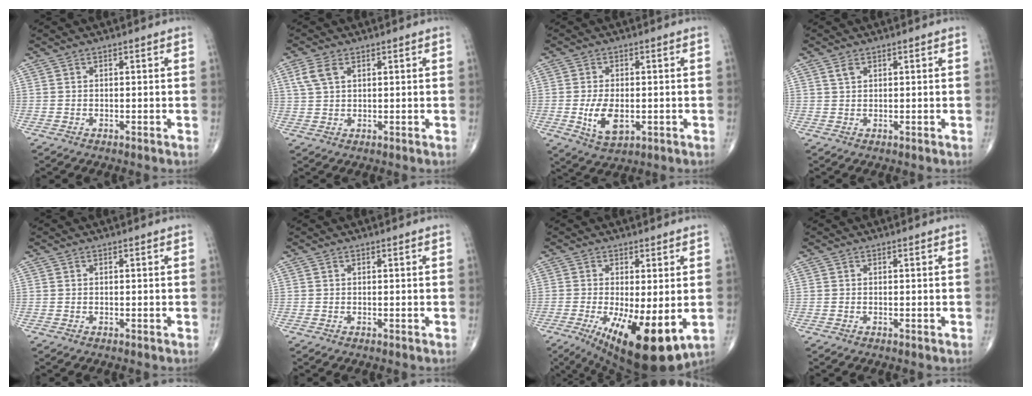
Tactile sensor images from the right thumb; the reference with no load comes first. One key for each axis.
{"total": 4.0, "fx": 1.7, "fy": 2.3, "fz": 2.8, "tx": -0.065, "ty": 0.008, "tz": 0.040}
{"total": 7.2, "fx": -1.3, "fy": 4.0, "fz": 5.9, "tx": -0.102, "ty": -0.009, "tz": -0.015}
{"total": 1.2, "fx": 0.7, "fy": 0.9, "fz": 0.6, "tx": -0.005, "ty": -0.001, "tz": 0.012}
{"total": 0.0}
{"total": 0.0}
{"total": 14.7, "fx": -3.9, "fy": 4.9, "fz": 13.3, "tx": -0.201, "ty": -0.025, "tz": -0.044}
{"total": 0.0}